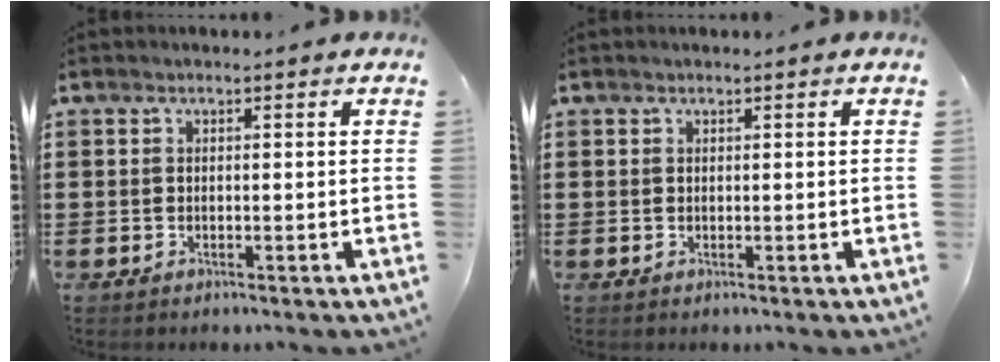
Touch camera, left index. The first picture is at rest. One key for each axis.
{"total": 0.0}